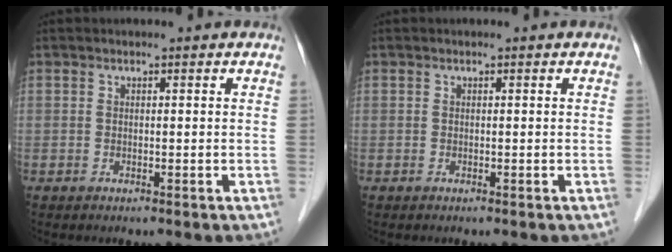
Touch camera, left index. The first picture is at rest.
{"total": 0.0}